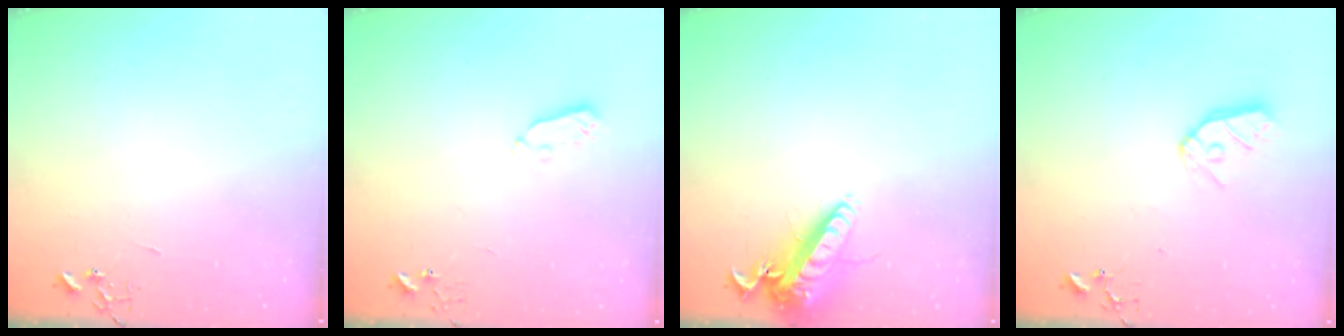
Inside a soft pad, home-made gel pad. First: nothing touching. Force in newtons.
{"total": 3.9, "press": 3.8, "slide": 0.6}
{"total": 15.9, "press": 15.5, "slide": 3.3}
{"total": 9.7, "press": 9.7, "slide": 0.9}